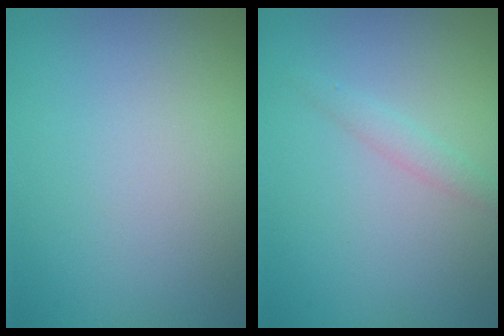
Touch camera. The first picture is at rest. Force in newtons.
{"total": 1.3, "press": 1.3, "slide": 0.0}